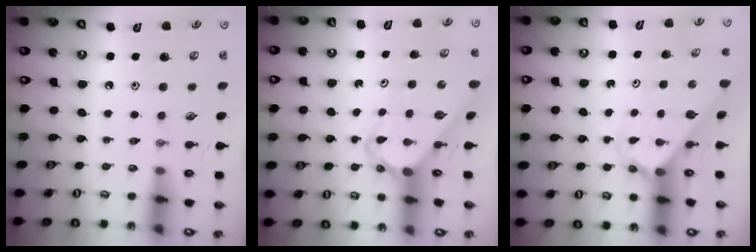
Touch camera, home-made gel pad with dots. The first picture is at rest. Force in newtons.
{"total": 4.2, "press": 4.2, "slide": 0.4}
{"total": 2.4, "press": 2.4, "slide": 0.2}